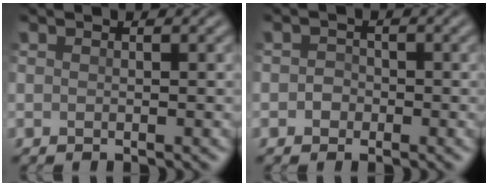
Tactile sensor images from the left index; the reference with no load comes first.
{"total": 1.2, "force": [-0.3, 1.1, 0.2], "torque": [0.010, 0.006, -0.013]}